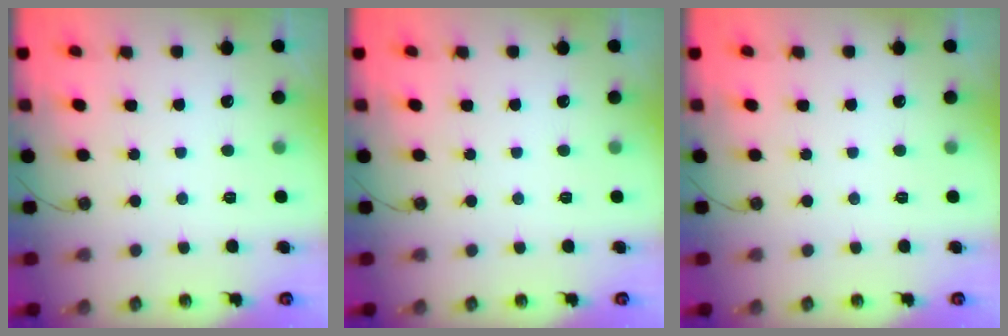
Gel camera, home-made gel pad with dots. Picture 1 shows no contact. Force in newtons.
{"total": 0.0}
{"total": 0.0}